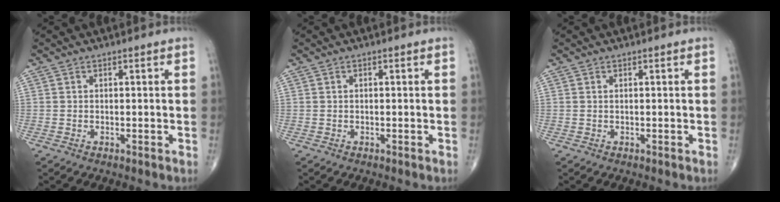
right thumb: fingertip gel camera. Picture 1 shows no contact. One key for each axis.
{"total": 0.0}
{"total": 0.0}